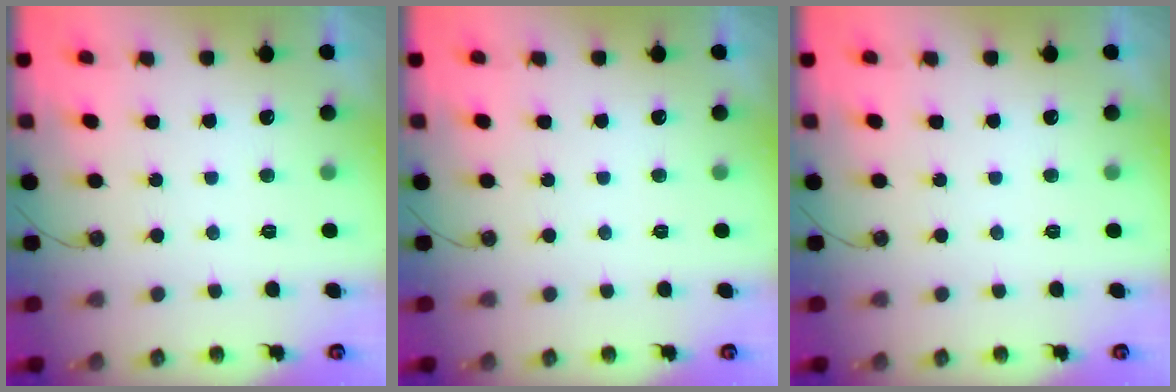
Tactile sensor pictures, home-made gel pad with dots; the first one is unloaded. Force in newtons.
{"total": 0.0}
{"total": 0.0}